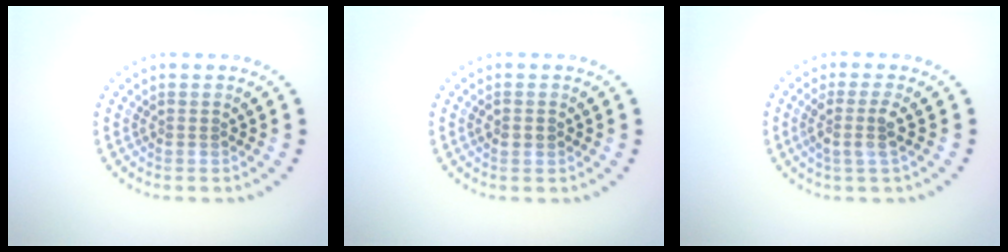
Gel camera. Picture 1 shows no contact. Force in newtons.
{"total": 1.3, "press": 1.3, "slide": 0.2}
{"total": 2.3, "press": 1.8, "slide": 1.4}